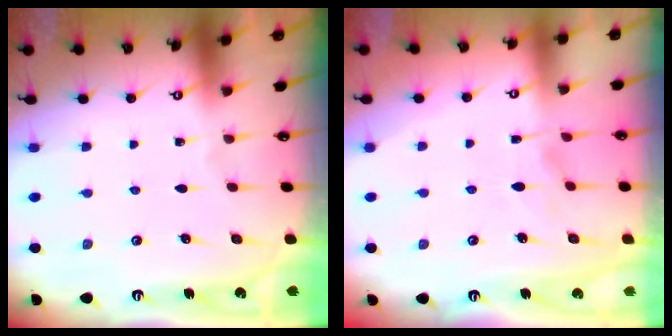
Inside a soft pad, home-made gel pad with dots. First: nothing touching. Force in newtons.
{"total": 3.5, "press": 3.4, "slide": 1.1}